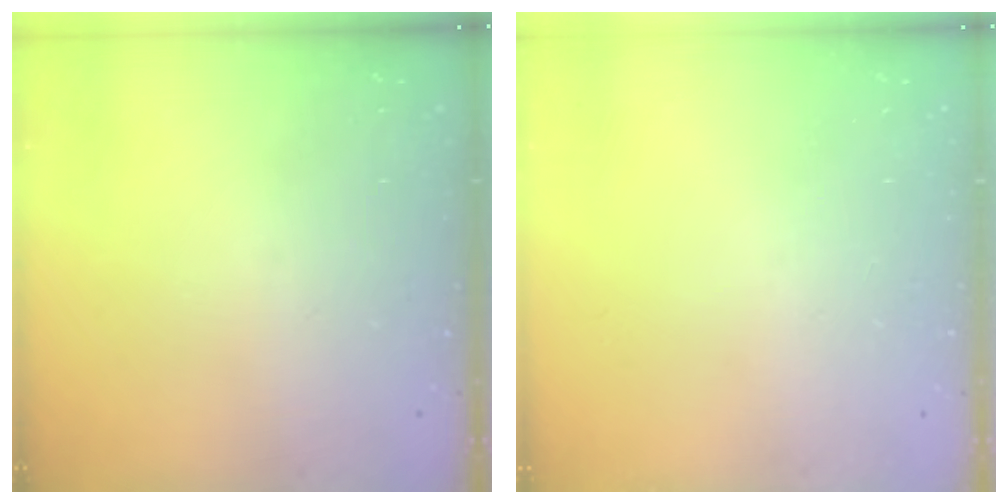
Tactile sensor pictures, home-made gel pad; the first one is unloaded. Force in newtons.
{"total": 0.0}